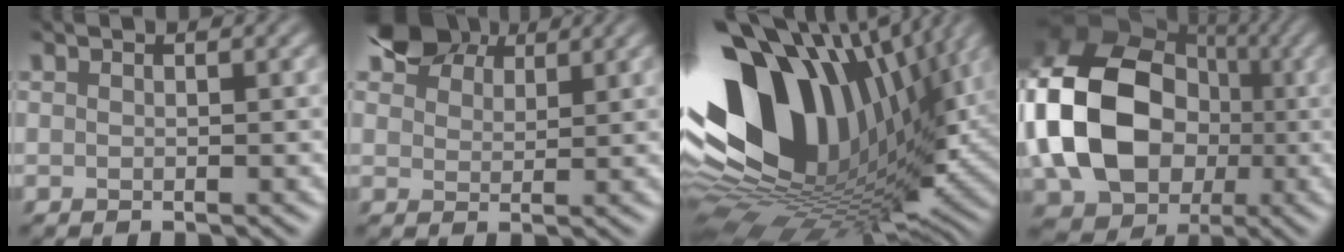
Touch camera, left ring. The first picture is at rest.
{"total": 5.0, "force": [3.5, 3.0, 2.1], "torque": [-0.046, 0.012, 0.053]}
{"total": 17.0, "force": [3.7, 10.9, 12.5], "torque": [-0.248, 0.023, 0.050]}
{"total": 14.5, "force": [-1.8, 11.4, 8.7], "torque": [-0.187, 0.002, -0.051]}